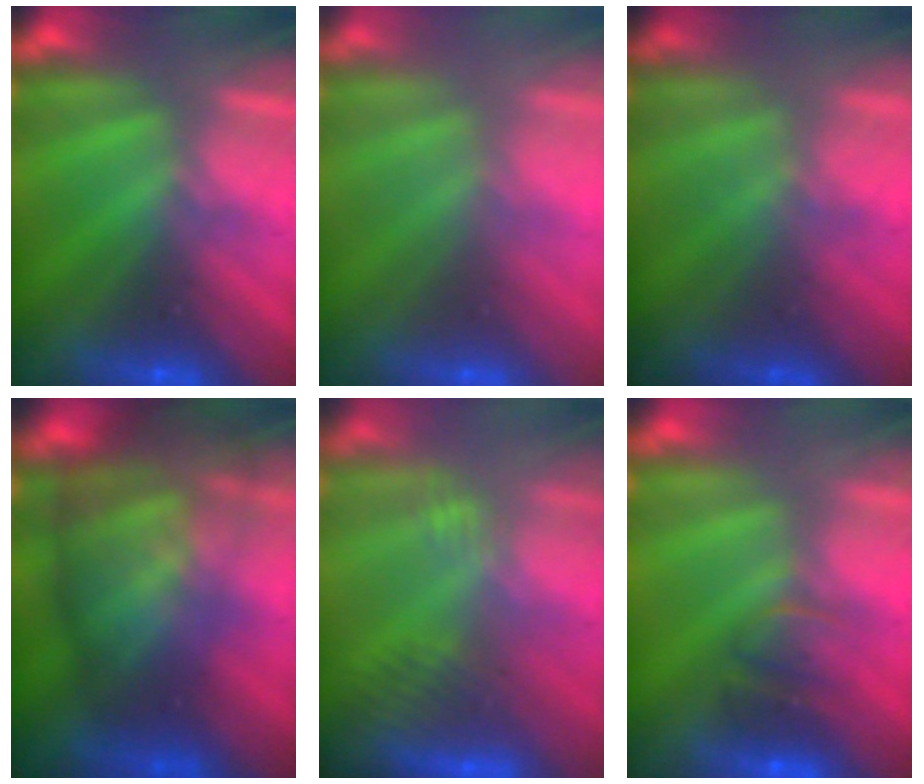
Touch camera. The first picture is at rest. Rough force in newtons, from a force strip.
{"total": 2.9}
{"total": 1.3}
{"total": 11.6}
{"total": 3.0}
{"total": 2.2}